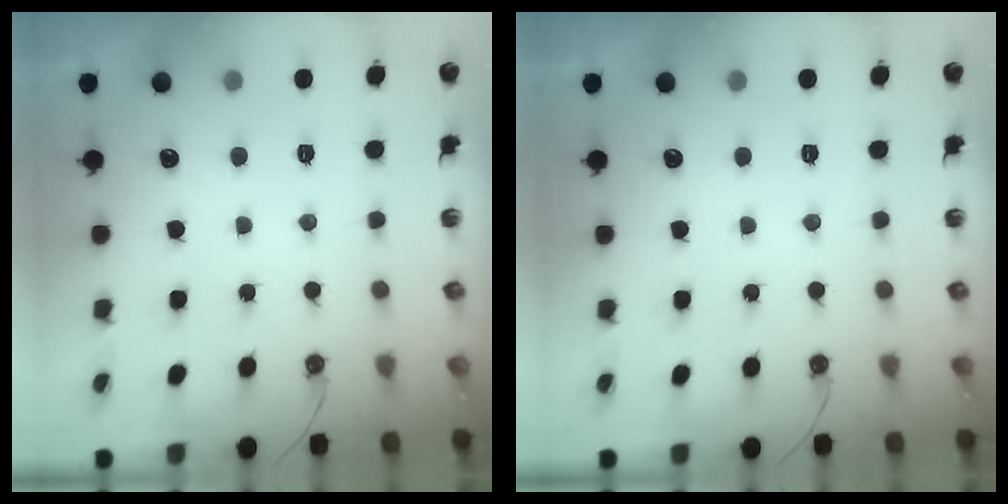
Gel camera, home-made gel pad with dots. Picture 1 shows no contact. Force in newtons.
{"total": 0.0}